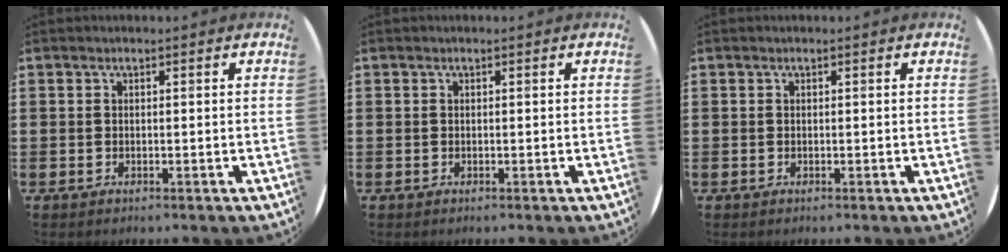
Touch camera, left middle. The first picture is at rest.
{"total": 0.0}
{"total": 0.0}